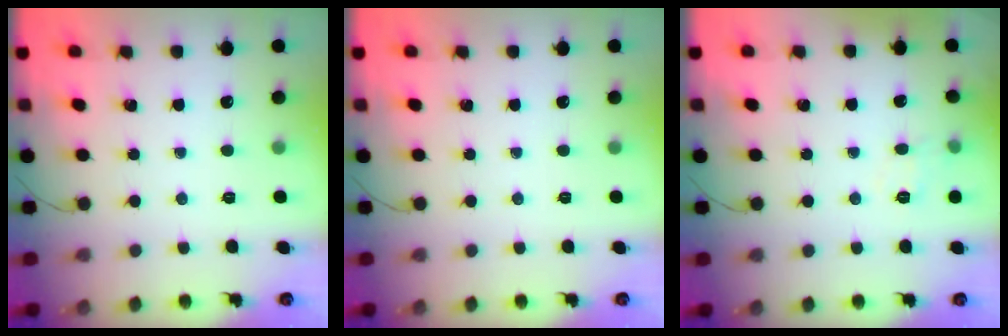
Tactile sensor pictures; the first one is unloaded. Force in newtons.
{"total": 0.0}
{"total": 4.4, "press": 4.1, "slide": 1.6}